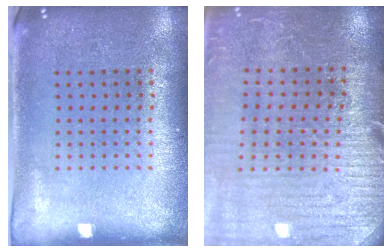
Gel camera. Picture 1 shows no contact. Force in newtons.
{"total": 3.0, "press": 3.0, "slide": 0.4}